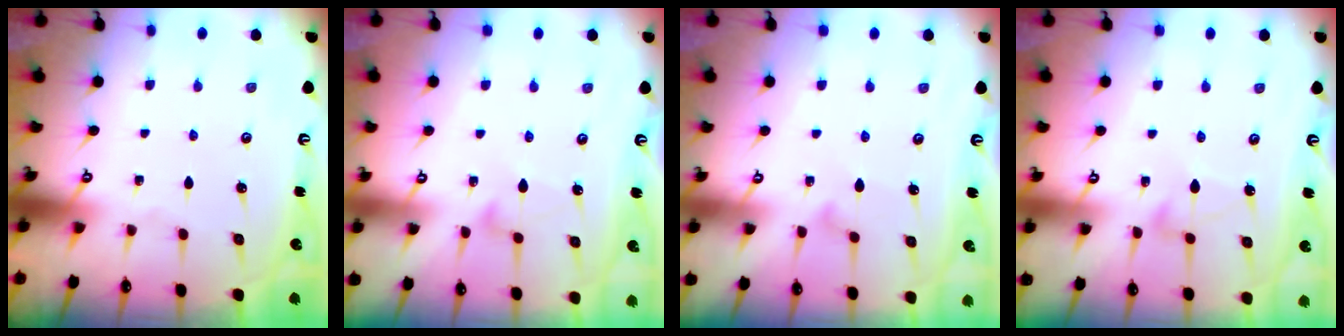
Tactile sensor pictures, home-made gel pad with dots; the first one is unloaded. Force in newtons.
{"total": 6.0, "press": 6.0, "slide": 0.3}
{"total": 8.0, "press": 8.0, "slide": 0.3}
{"total": 3.6, "press": 3.6, "slide": 0.2}